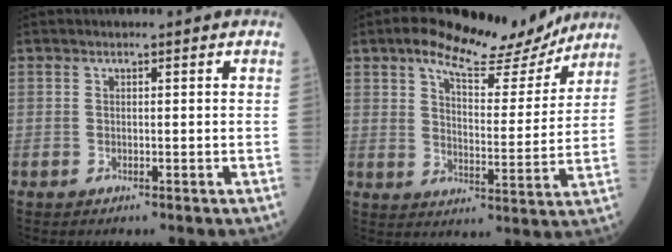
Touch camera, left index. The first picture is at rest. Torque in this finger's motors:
{"motor_torque": [1.15, -0.99, 0.35, 0.05]}